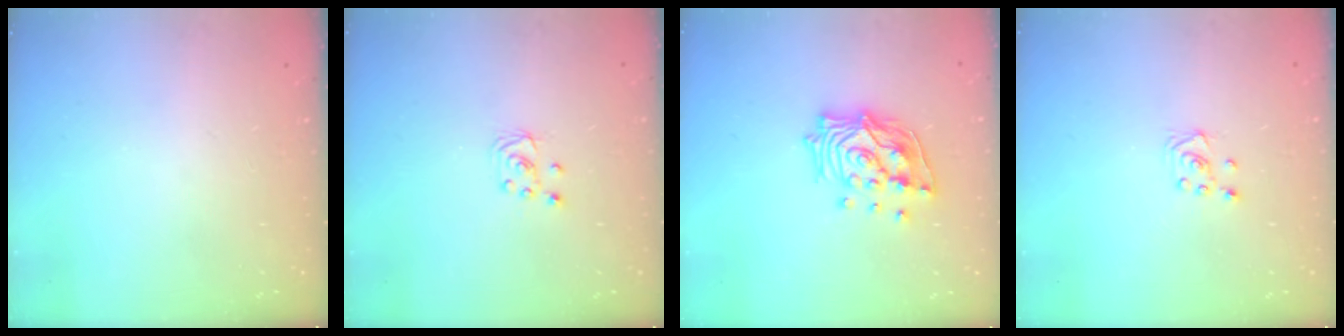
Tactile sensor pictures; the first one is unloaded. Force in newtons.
{"total": 3.9, "press": 3.9, "slide": 0.3}
{"total": 15.4, "press": 15.3, "slide": 1.3}
{"total": 3.0, "press": 3.0, "slide": 0.3}